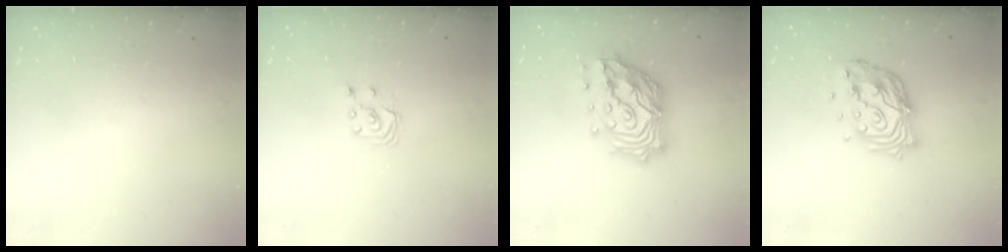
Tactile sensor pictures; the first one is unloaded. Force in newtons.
{"total": 2.6, "press": 2.6, "slide": 0.3}
{"total": 22.0, "press": 21.7, "slide": 3.4}
{"total": 14.8, "press": 14.7, "slide": 1.5}